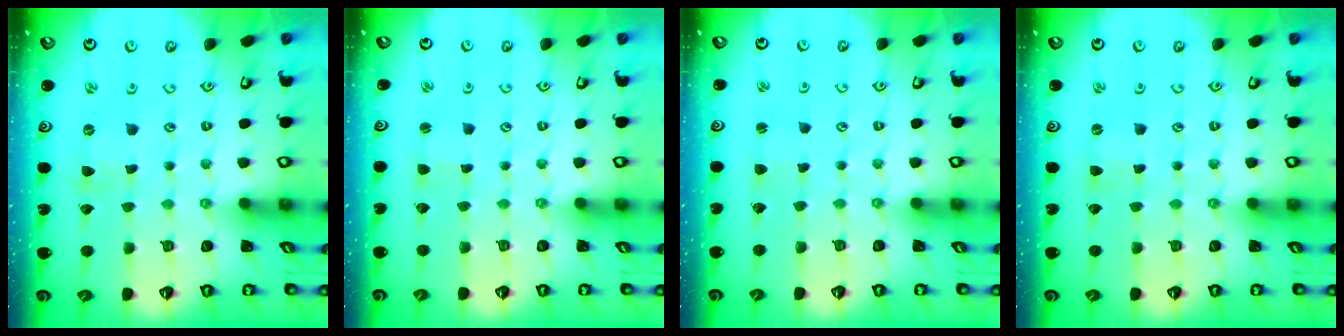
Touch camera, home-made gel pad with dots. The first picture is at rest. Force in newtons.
{"total": 0.6, "press": 0.6, "slide": 0.0}
{"total": 1.6, "press": 1.6, "slide": 0.2}
{"total": 0.0}